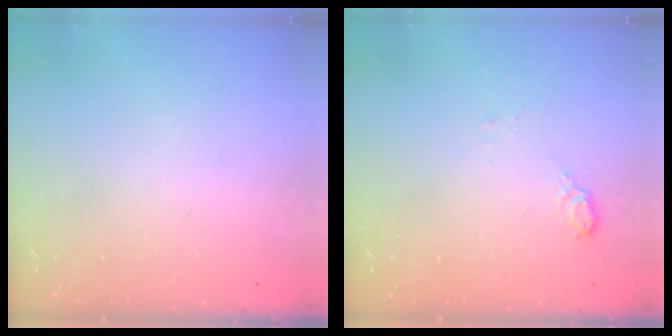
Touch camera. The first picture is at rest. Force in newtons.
{"total": 5.6, "press": 5.6, "slide": 0.6}